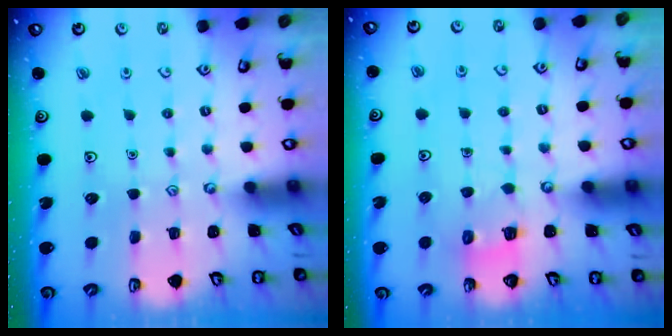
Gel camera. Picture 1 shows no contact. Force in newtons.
{"total": 2.5, "press": 2.5, "slide": 0.1}